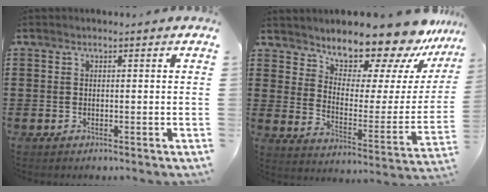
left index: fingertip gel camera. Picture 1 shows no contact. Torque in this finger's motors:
{"motor_torque": [2.13, 0.02, 1.05, 0.21]}